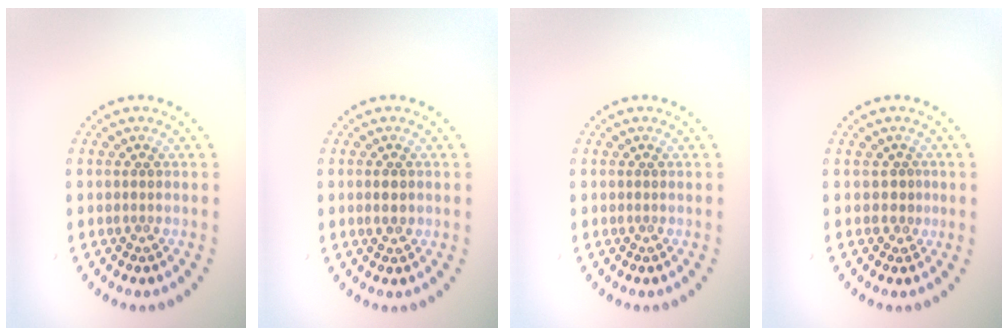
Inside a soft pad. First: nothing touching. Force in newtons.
{"total": 1.1, "press": 1.1, "slide": 0.1}
{"total": 0.0}
{"total": 0.8, "press": 0.6, "slide": 0.5}